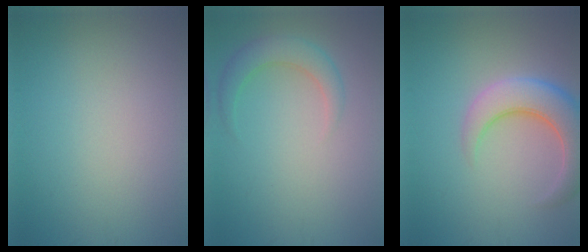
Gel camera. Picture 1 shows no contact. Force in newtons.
{"total": 2.9, "press": 2.9, "slide": 0.2}
{"total": 6.3, "press": 6.3, "slide": 0.6}